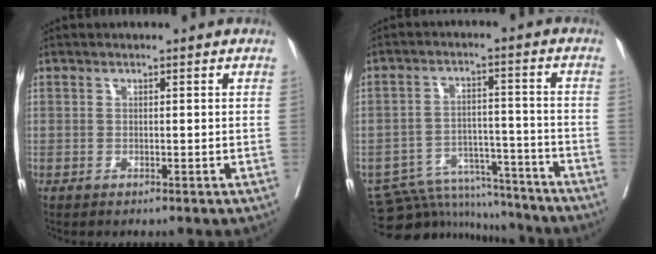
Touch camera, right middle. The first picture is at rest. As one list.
[{"total": 12.6, "force": [-12.2, 2.7, 0.9], "torque": [-0.011, 0.023, -0.185]}]